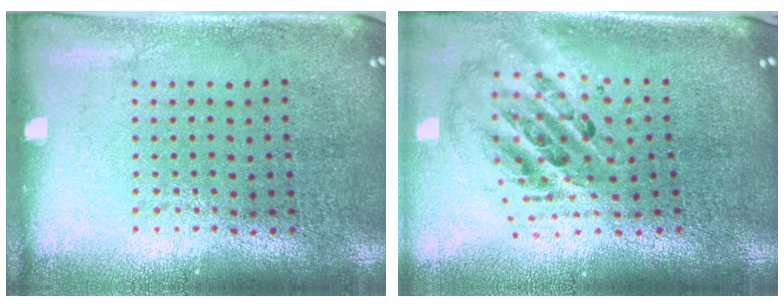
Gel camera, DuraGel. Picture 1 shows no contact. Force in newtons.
{"total": 2.4, "press": 1.7, "slide": 1.7}